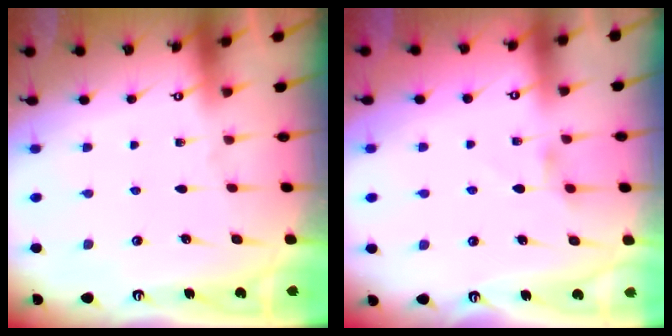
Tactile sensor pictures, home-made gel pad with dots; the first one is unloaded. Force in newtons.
{"total": 3.2, "press": 3.2, "slide": 0.5}